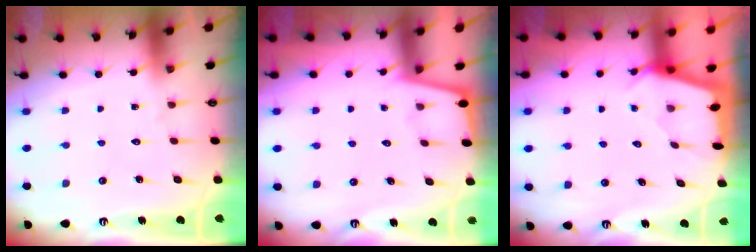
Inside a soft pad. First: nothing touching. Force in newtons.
{"total": 0.9, "press": 0.9, "slide": 0.2}
{"total": 2.2, "press": 2.2, "slide": 0.3}